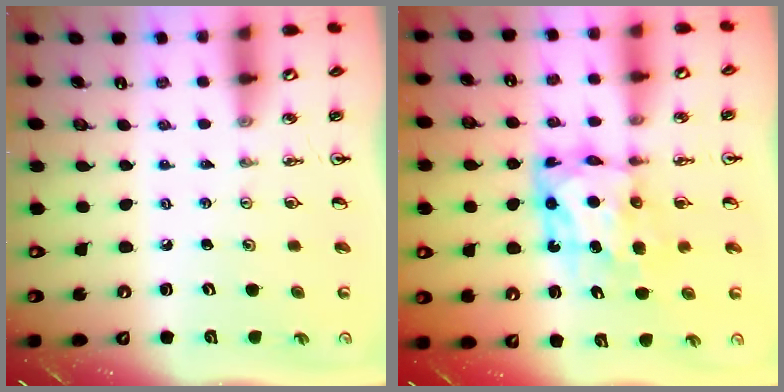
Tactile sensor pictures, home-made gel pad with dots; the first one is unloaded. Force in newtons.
{"total": 8.2, "press": 8.1, "slide": 0.8}